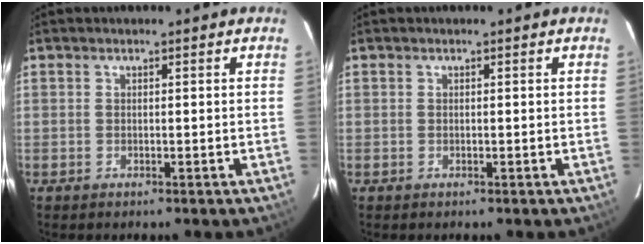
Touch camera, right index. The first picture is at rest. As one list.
[{"total": 0.0}]